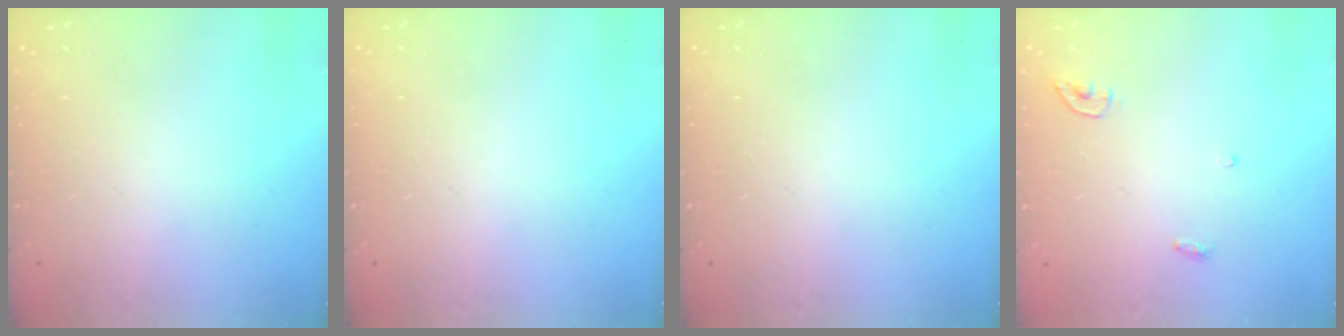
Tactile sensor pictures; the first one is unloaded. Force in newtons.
{"total": 0.0}
{"total": 0.0}
{"total": 3.4, "press": 3.4, "slide": 0.3}